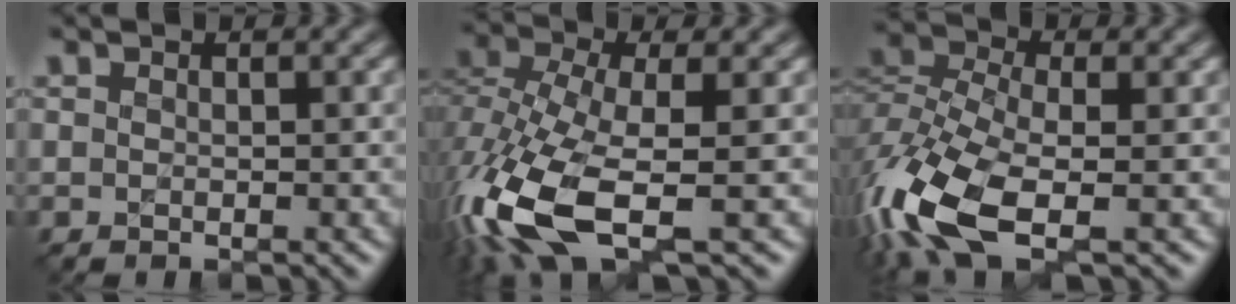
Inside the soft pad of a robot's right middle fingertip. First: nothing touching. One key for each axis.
{"total": 11.4, "fx": -4.7, "fy": 4.6, "fz": 9.3, "tx": -0.228, "ty": -0.018, "tz": -0.093}
{"total": 10.8, "fx": -4.8, "fy": 5.1, "fz": 8.3, "tx": -0.205, "ty": -0.023, "tz": -0.100}